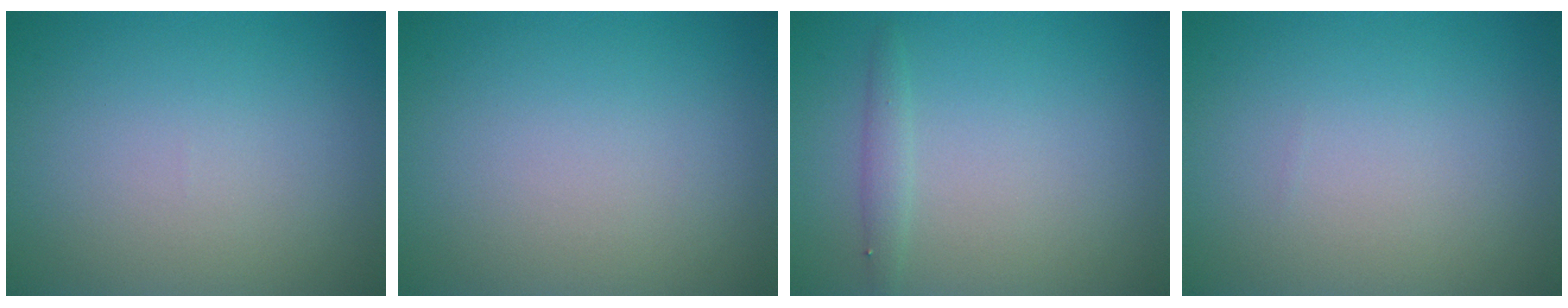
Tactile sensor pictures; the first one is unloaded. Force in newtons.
{"total": 0.0}
{"total": 1.1, "press": 1.1, "slide": 0.1}
{"total": 0.0}